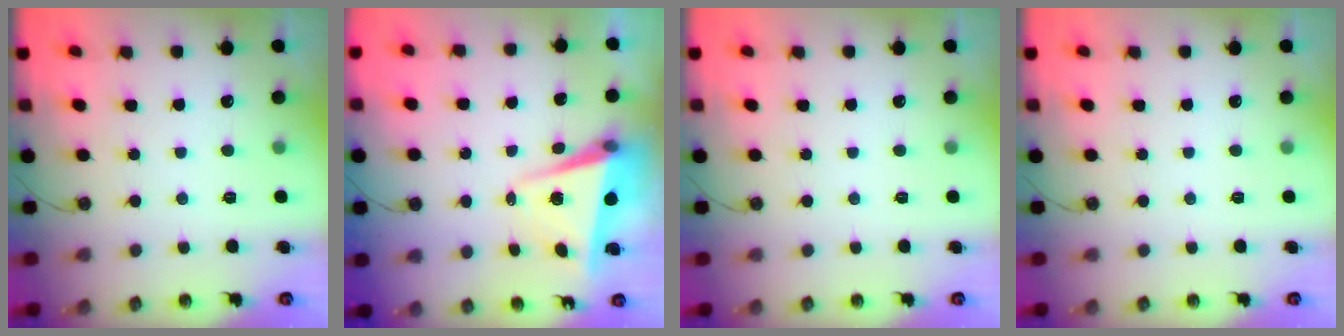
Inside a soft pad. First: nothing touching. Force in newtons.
{"total": 5.6, "press": 5.6, "slide": 0.8}
{"total": 0.0}
{"total": 0.0}